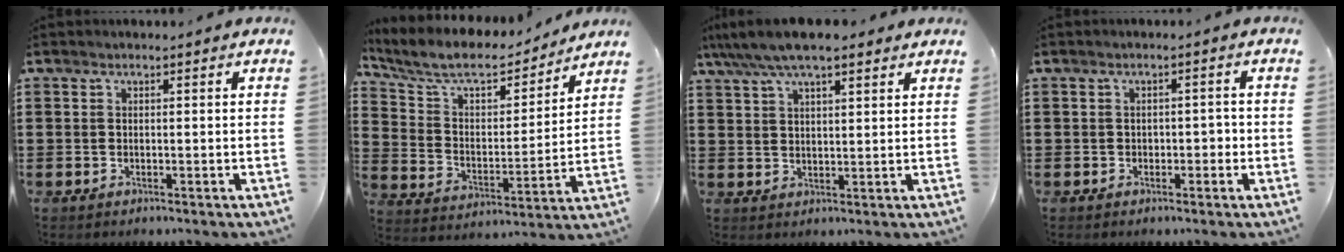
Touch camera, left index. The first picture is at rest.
{"total": 8.8, "force": [7.7, 2.3, 3.6], "torque": [-0.104, -0.045, 0.131]}
{"total": 6.5, "force": [5.1, 1.7, 3.7], "torque": [-0.084, -0.004, 0.092]}
{"total": 1.5, "force": [-0.5, 1.0, 1.0], "torque": [-0.022, 0.005, -0.014]}